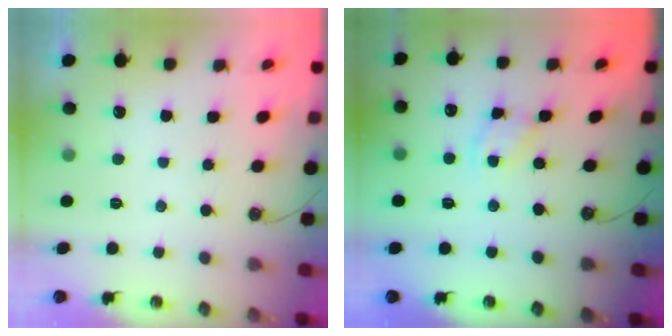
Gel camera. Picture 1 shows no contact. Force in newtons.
{"total": 2.1, "press": 2.1, "slide": 0.3}